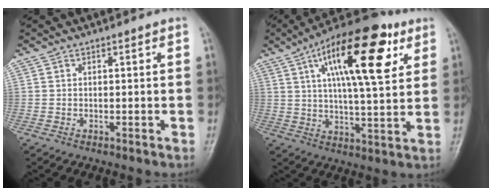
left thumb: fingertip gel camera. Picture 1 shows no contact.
{"total": 20.3, "force": [8.3, 7.1, 17.2], "torque": [-0.253, -0.012, 0.126]}